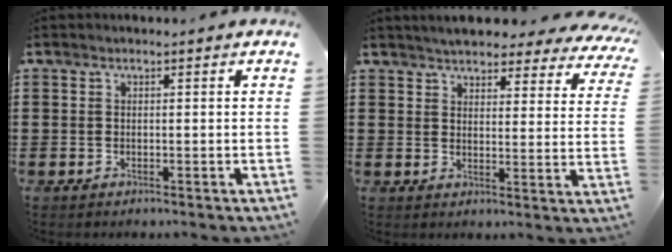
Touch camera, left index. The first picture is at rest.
{"total": 4.3, "force": [4.2, 0.6, 0.7], "torque": [-0.035, -0.019, 0.074]}